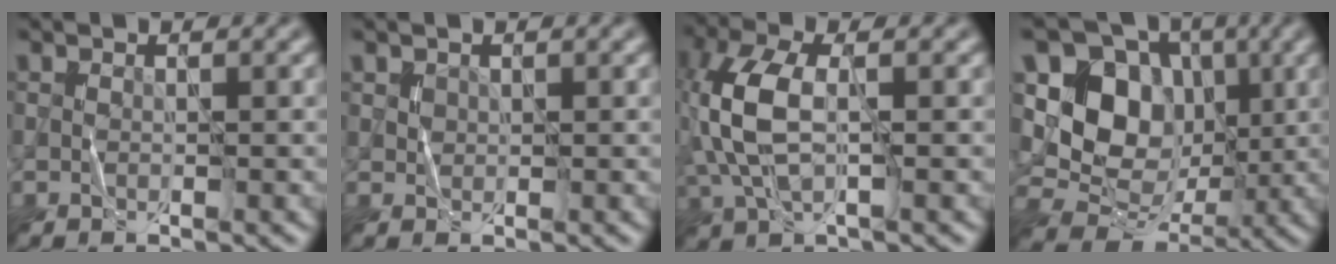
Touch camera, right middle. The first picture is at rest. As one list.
[{"total": 0.7, "force": [0.4, 0.6, 0.2], "torque": [-0.002, -0.001, 0.009]}, {"total": 7.2, "force": [0.6, 3.7, 6.2], "torque": [-0.160, 0.011, 0.007]}, {"total": 10.1, "force": [2.2, 8.2, 5.6], "torque": [-0.106, 0.007, 0.030]}]